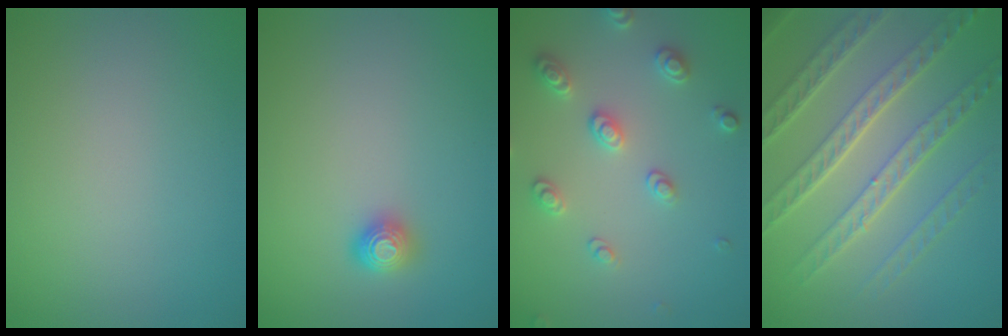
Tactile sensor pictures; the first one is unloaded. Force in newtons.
{"total": 1.4, "press": 1.4, "slide": 0.4}
{"total": 3.0, "press": 2.9, "slide": 0.6}
{"total": 8.0, "press": 5.5, "slide": 5.9}